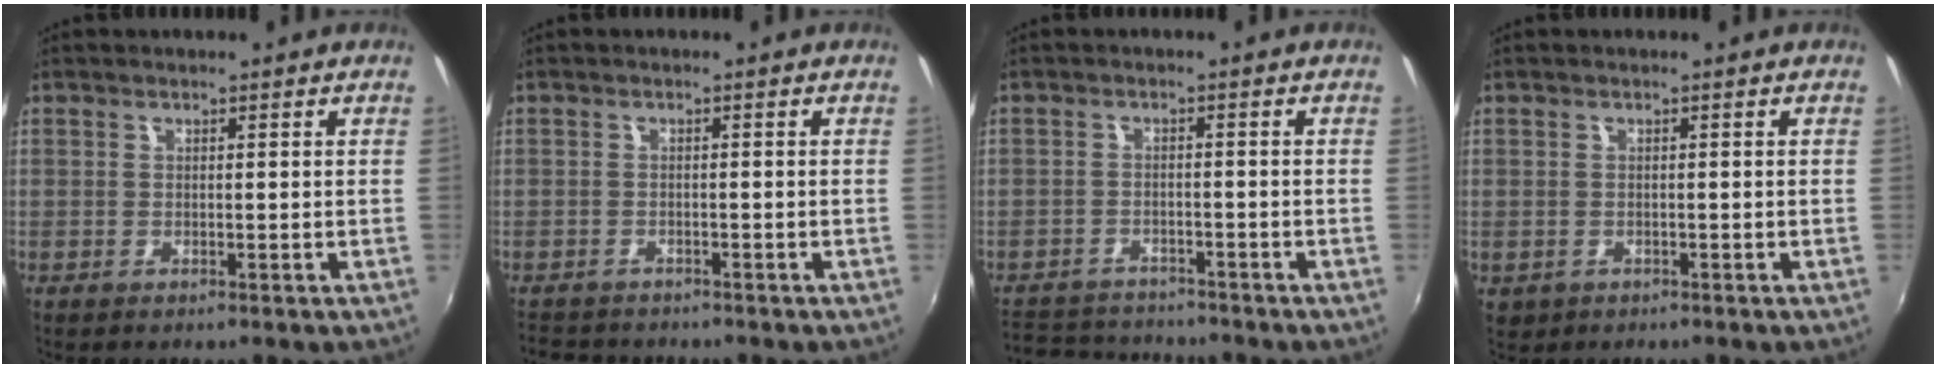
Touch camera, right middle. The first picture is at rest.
{"total": 4.4, "force": [-4.0, 1.6, 0.9], "torque": [-0.032, -0.009, -0.069]}
{"total": 8.9, "force": [-8.2, 2.8, 1.9], "torque": [-0.064, 0.010, -0.132]}
{"total": 2.0, "force": [-0.5, 1.7, 0.9], "torque": [-0.020, -0.003, -0.003]}